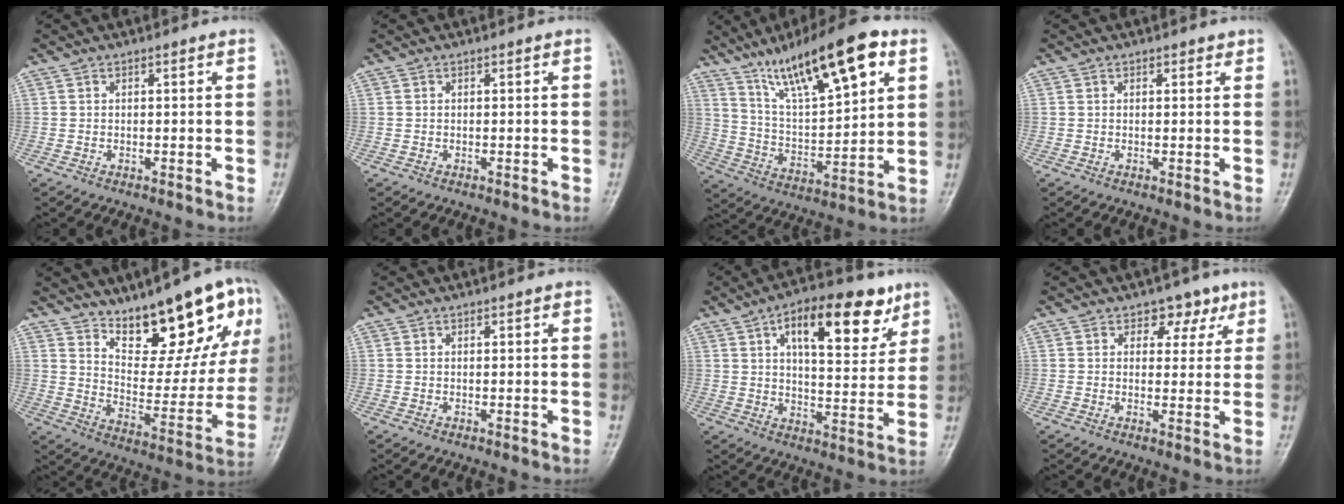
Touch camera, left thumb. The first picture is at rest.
{"total": 0.0}
{"total": 20.6, "force": [11.4, 6.0, 16.0], "torque": [-0.234, -0.032, 0.203]}
{"total": 1.0, "force": [0.7, 0.6, 0.4], "torque": [0.003, -0.003, 0.005]}
{"total": 19.6, "force": [11.9, 7.3, 13.7], "torque": [-0.137, -0.072, 0.189]}
{"total": 0.7, "force": [0.3, 0.3, 0.5], "torque": [-0.004, 0.001, 0.003]}
{"total": 17.0, "force": [8.4, 7.6, 12.7], "torque": [-0.143, -0.025, 0.125]}
{"total": 5.2, "force": [3.0, 3.7, 2.2], "torque": [0.007, -0.010, 0.036]}